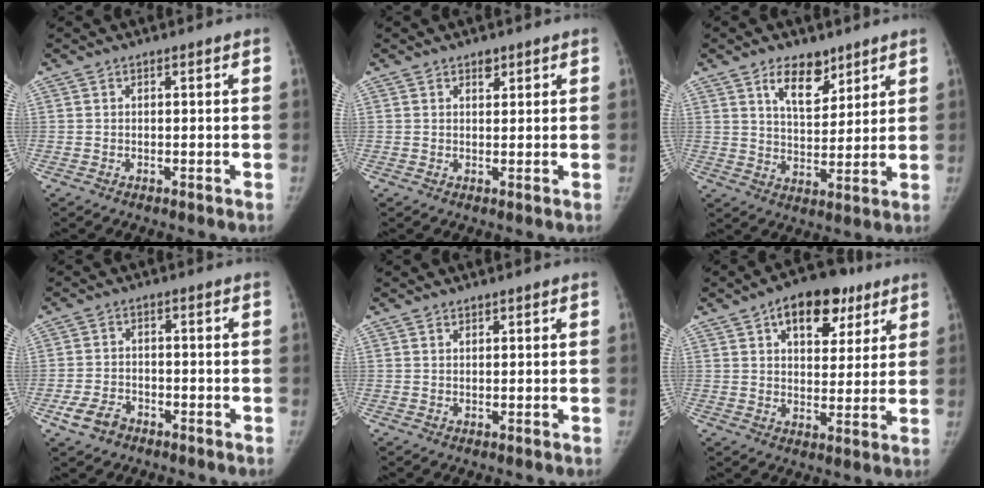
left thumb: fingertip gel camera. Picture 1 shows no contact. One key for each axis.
{"total": 1.6, "fx": 1.1, "fy": 0.9, "fz": 0.7, "tx": 0.001, "ty": -0.006, "tz": 0.015}
{"total": 8.7, "fx": 5.5, "fy": 4.5, "fz": 5.0, "tx": -0.052, "ty": -0.039, "tz": 0.095}
{"total": 4.8, "fx": -2.9, "fy": 3.2, "fz": 2.2, "tx": -0.042, "ty": 0.017, "tz": -0.048}
{"total": 0.7, "fx": 0.5, "fy": 0.4, "fz": 0.2, "tx": 0.002, "ty": -0.003, "tz": 0.007}
{"total": 13.7, "fx": 7.1, "fy": 8.0, "fz": 8.5, "tx": -0.078, "ty": -0.012, "tz": 0.102}